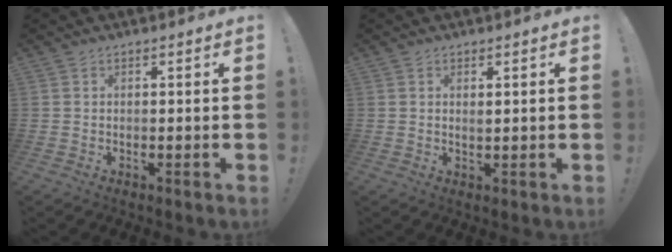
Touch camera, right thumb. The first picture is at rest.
{"total": 1.2, "force": [0.5, 0.2, 1.0], "torque": [-0.012, -0.003, 0.007]}